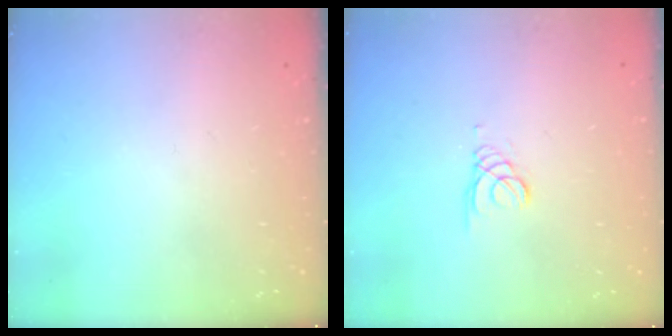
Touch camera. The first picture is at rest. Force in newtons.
{"total": 1.5, "press": 1.5, "slide": 0.1}